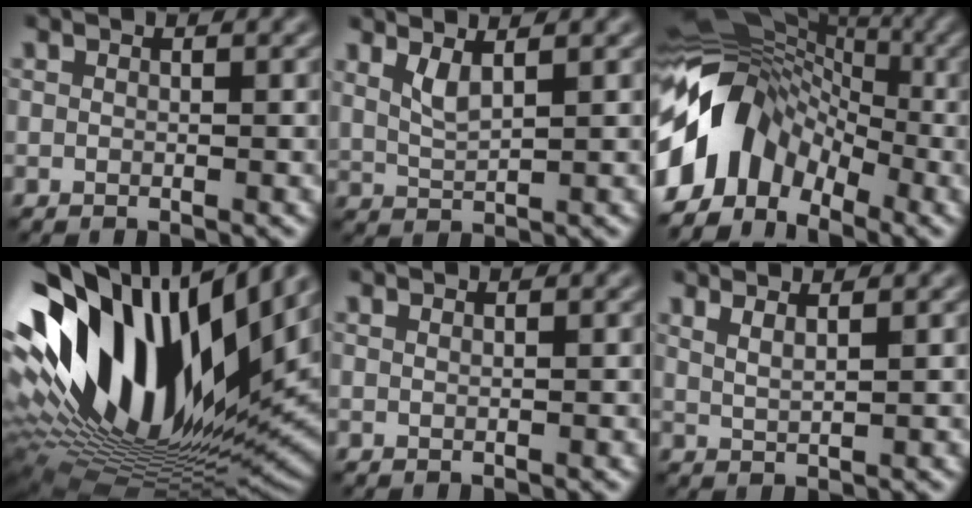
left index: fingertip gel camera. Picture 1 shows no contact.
{"total": 2.0, "force": [1.2, 0.5, 1.5], "torque": [-0.033, -0.009, 0.026]}
{"total": 10.2, "force": [-3.7, 7.2, 6.3], "torque": [-0.103, 0.006, -0.086]}
{"total": 18.1, "force": [5.4, 9.3, 14.5], "torque": [-0.266, 0.013, 0.077]}
{"total": 0.0}
{"total": 2.3, "force": [1.7, 0.6, 1.4], "torque": [-0.009, 0.005, 0.013]}